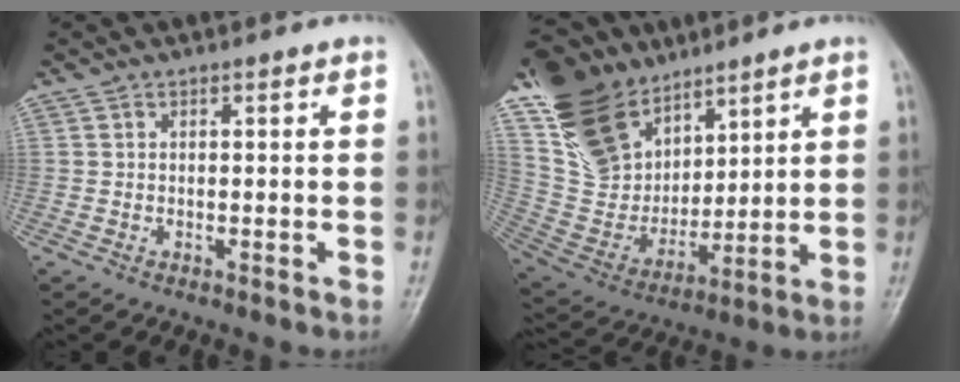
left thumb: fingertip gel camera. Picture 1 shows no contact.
{"total": 20.6, "force": [12.9, 12.6, 10.0], "torque": [-0.161, -0.045, 0.252]}